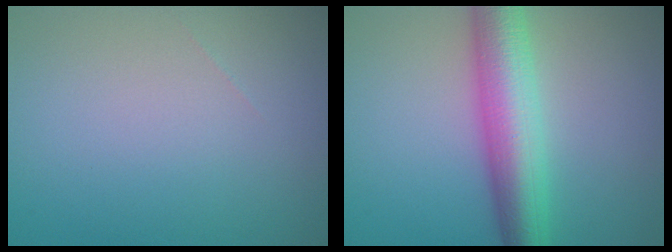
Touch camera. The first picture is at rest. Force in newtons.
{"total": 7.2, "press": 7.2, "slide": 0.1}